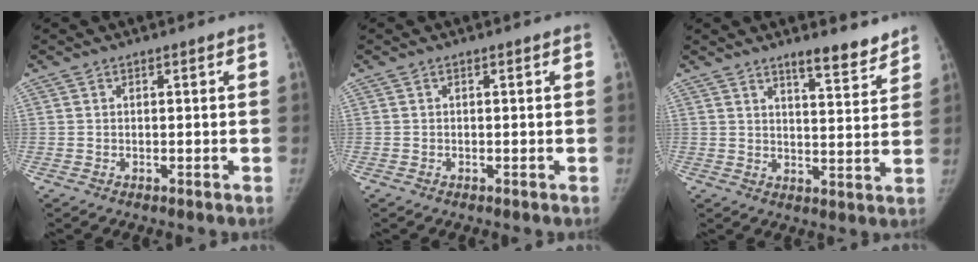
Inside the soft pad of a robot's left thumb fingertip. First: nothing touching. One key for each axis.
{"total": 0.0}
{"total": 7.1, "fx": 5.9, "fy": 1.3, "fz": 3.8, "tx": -0.038, "ty": -0.047, "tz": 0.087}